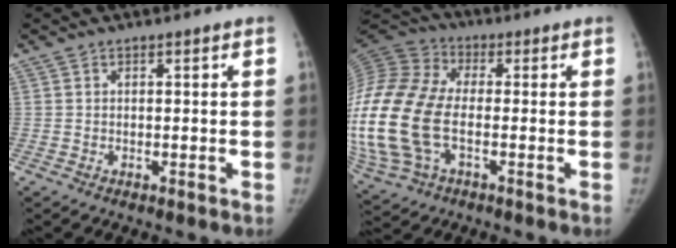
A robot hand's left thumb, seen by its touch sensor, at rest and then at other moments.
{"total": 26.5, "force": [-4.1, 16.4, 20.4], "torque": [-0.519, -0.002, -0.070]}